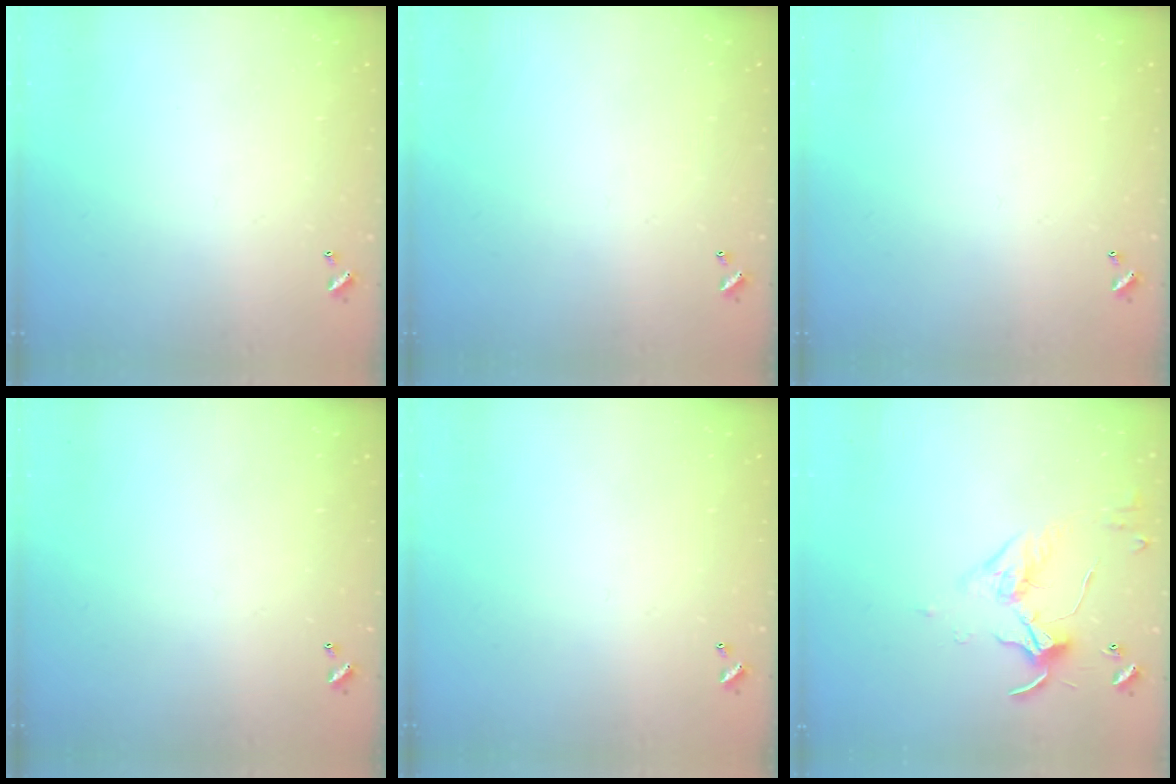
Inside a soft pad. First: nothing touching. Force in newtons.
{"total": 0.0}
{"total": 0.0}
{"total": 0.0}
{"total": 0.0}
{"total": 3.4, "press": 3.3, "slide": 0.6}